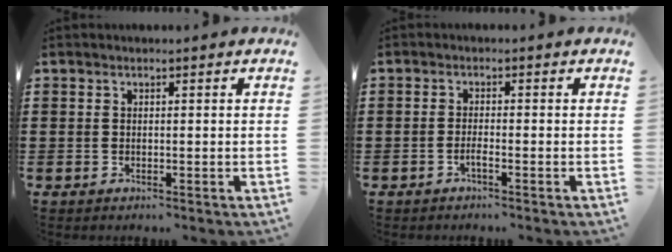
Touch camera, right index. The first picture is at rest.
{"total": 1.5, "force": [-1.0, -0.1, 1.1], "torque": [-0.021, -0.008, -0.016]}